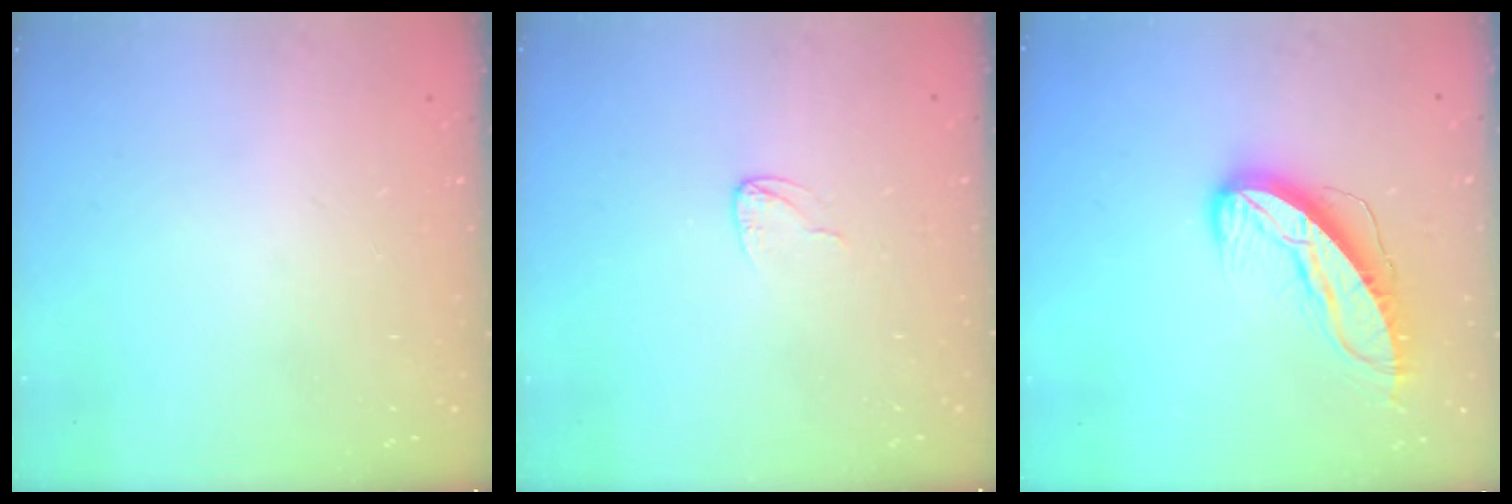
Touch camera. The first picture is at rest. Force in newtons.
{"total": 3.6, "press": 3.6, "slide": 0.3}
{"total": 10.2, "press": 10.2, "slide": 0.5}